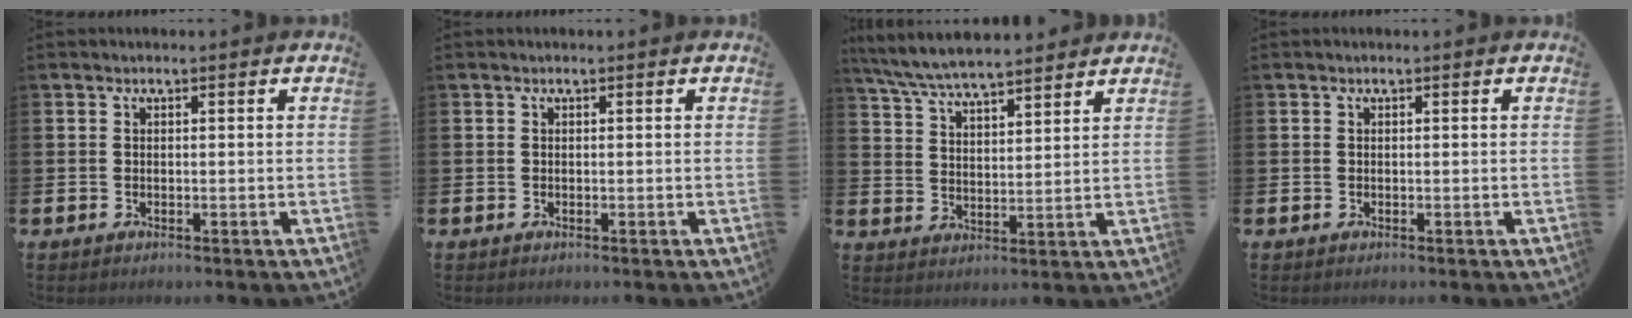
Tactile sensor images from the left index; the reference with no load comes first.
{"total": 0.0}
{"total": 6.7, "force": [6.4, 0.8, 1.8], "torque": [-0.060, -0.028, 0.117]}
{"total": 0.0}